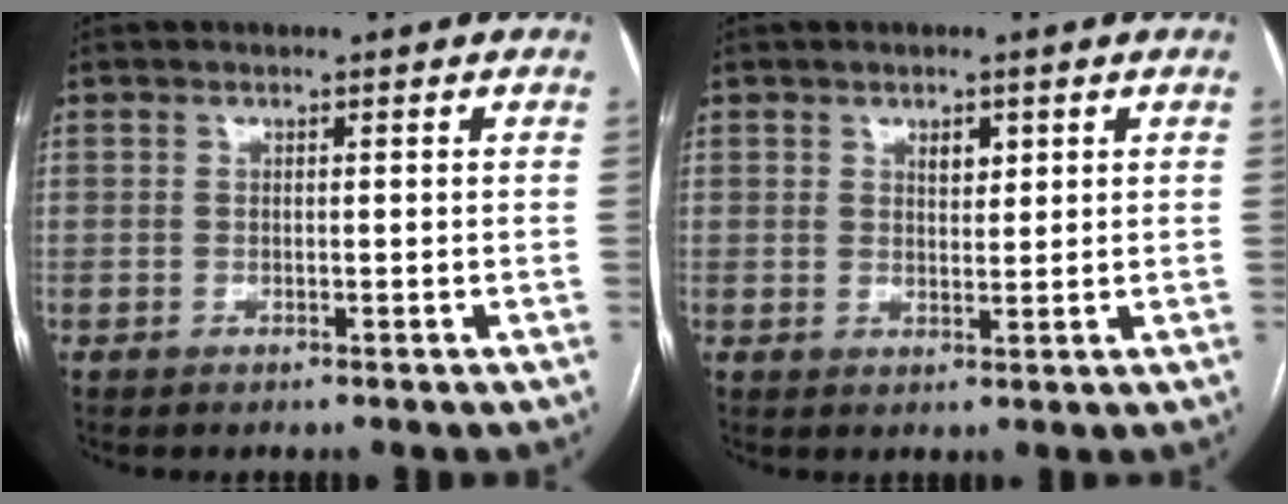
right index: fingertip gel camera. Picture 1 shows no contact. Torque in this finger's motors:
{"motor_torque": [0.02, 0.04, 0.04, 0.03]}